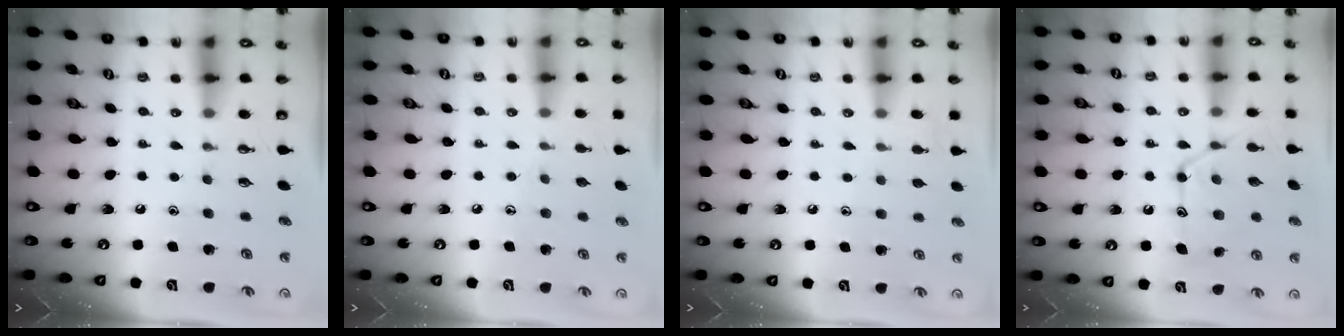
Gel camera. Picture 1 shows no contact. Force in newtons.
{"total": 5.2, "press": 5.2, "slide": 0.7}
{"total": 4.9, "press": 4.8, "slide": 0.4}
{"total": 13.4, "press": 13.4, "slide": 0.6}